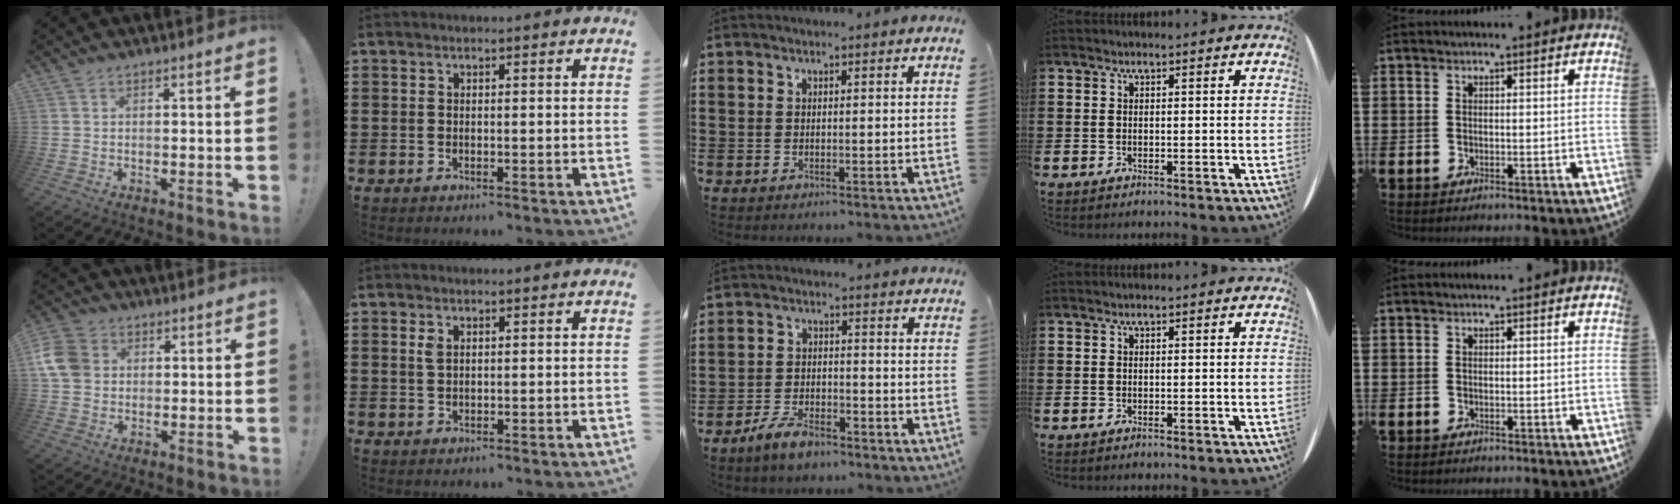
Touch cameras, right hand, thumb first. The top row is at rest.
{"thumb": {"total": 9.7, "force": [1.7, 8.0, 5.1], "torque": [-0.096, 0.005, 0.036]}, "index": {"total": 1.5, "force": [0.6, 0.7, 1.1], "torque": [-0.026, 0.003, 0.010]}, "middle": {"total": 5.0, "force": [-4.2, 1.5, 2.4], "torque": [-0.061, 0.002, -0.083]}}